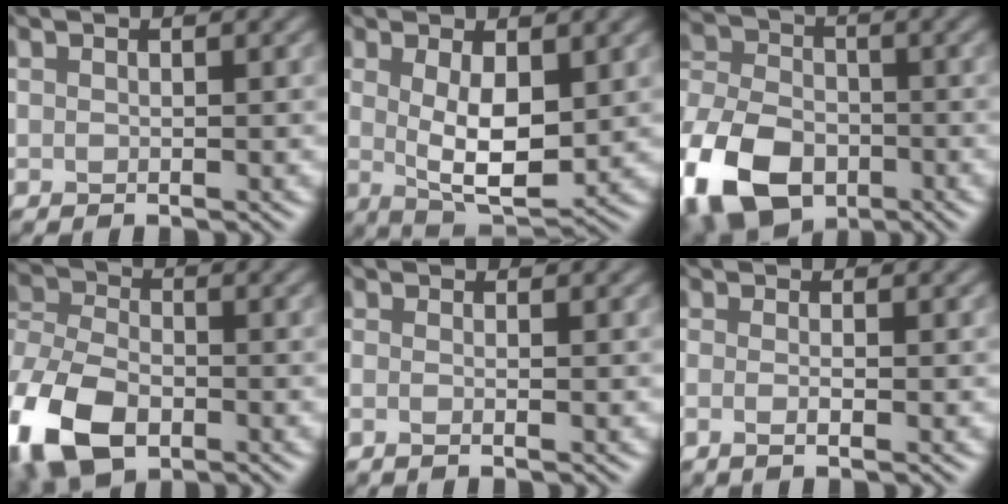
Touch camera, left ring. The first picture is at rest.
{"total": 5.5, "force": [0.3, 2.1, 5.0], "torque": [-0.102, -0.018, 0.008]}
{"total": 11.5, "force": [-6.1, 7.6, 6.0], "torque": [-0.130, -0.036, -0.121]}
{"total": 9.3, "force": [-4.9, 5.5, 5.6], "torque": [-0.157, -0.022, -0.102]}
{"total": 0.6, "force": [-0.6, 0.0, 0.2], "torque": [-0.001, -0.010, -0.019]}
{"total": 1.4, "force": [-0.8, 0.1, 1.1], "torque": [-0.019, -0.009, -0.021]}